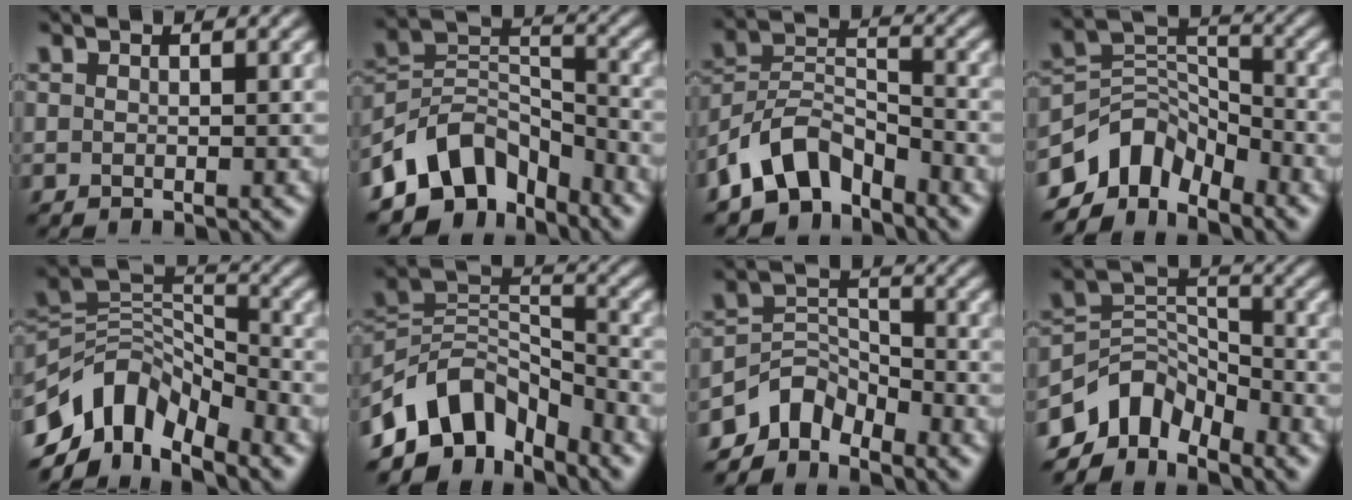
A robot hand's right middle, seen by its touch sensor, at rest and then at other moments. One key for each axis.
{"total": 7.8, "fx": -5.5, "fy": 4.5, "fz": 3.3, "tx": -0.039, "ty": 0.002, "tz": -0.116}
{"total": 6.4, "fx": -4.6, "fy": 3.4, "fz": 2.9, "tx": -0.049, "ty": 0.002, "tz": -0.096}
{"total": 5.9, "fx": -4.4, "fy": 3.4, "fz": 2.1, "tx": -0.025, "ty": 0.002, "tz": -0.089}
{"total": 8.9, "fx": -5.7, "fy": 4.9, "fz": 4.7, "tx": -0.072, "ty": 0.003, "tz": -0.116}
{"total": 8.2, "fx": -5.6, "fy": 4.5, "fz": 4.0, "tx": -0.051, "ty": 0.003, "tz": -0.117}
{"total": 4.0, "fx": -3.3, "fy": 2.0, "fz": 1.0, "tx": -0.012, "ty": 0.005, "tz": -0.073}
{"total": 5.6, "fx": -4.3, "fy": 3.1, "fz": 1.9, "tx": -0.025, "ty": 0.002, "tz": -0.088}